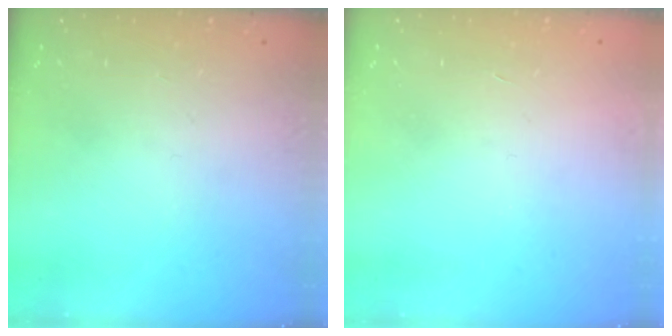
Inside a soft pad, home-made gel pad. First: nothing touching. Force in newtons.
{"total": 1.7, "press": 1.7, "slide": 0.1}